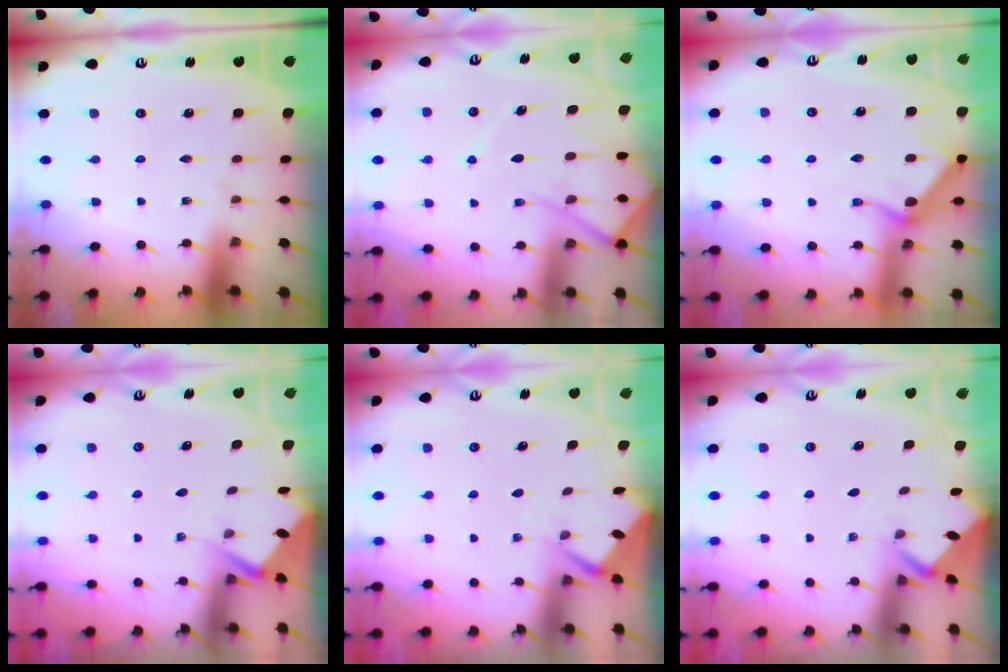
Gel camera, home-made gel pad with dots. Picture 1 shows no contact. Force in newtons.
{"total": 11.0, "press": 11.0, "slide": 1.0}
{"total": 10.8, "press": 10.8, "slide": 0.3}
{"total": 2.7, "press": 2.7, "slide": 0.3}
{"total": 2.8, "press": 2.7, "slide": 0.4}
{"total": 1.9, "press": 1.9, "slide": 0.2}